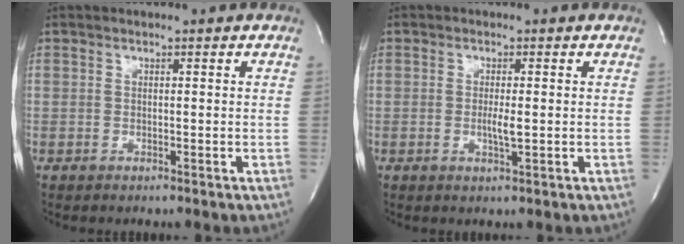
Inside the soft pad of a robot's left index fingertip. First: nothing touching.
{"total": 2.1, "force": [-0.3, 0.2, 2.1], "torque": [-0.043, -0.005, -0.004]}